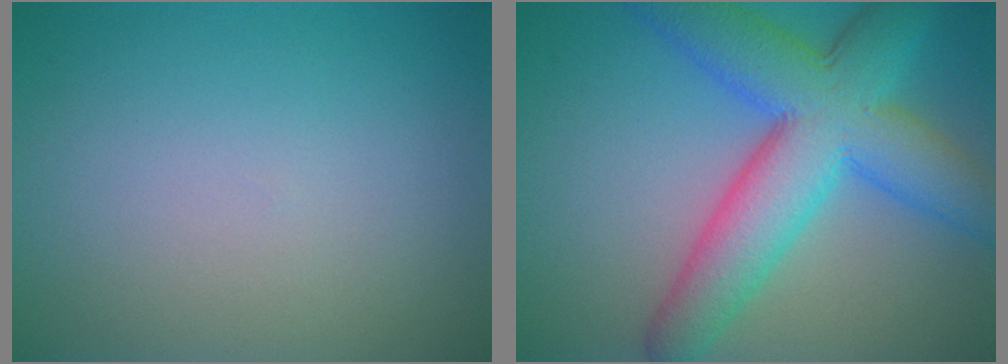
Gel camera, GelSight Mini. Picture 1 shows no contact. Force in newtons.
{"total": 9.9, "press": 9.9, "slide": 0.1}